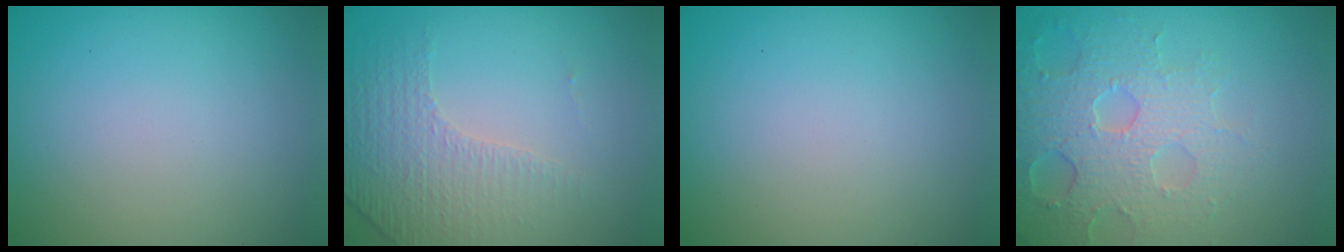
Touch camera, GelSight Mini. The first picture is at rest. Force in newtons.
{"total": 4.4, "press": 2.8, "slide": 3.4}
{"total": 0.0}
{"total": 5.3, "press": 4.7, "slide": 2.5}